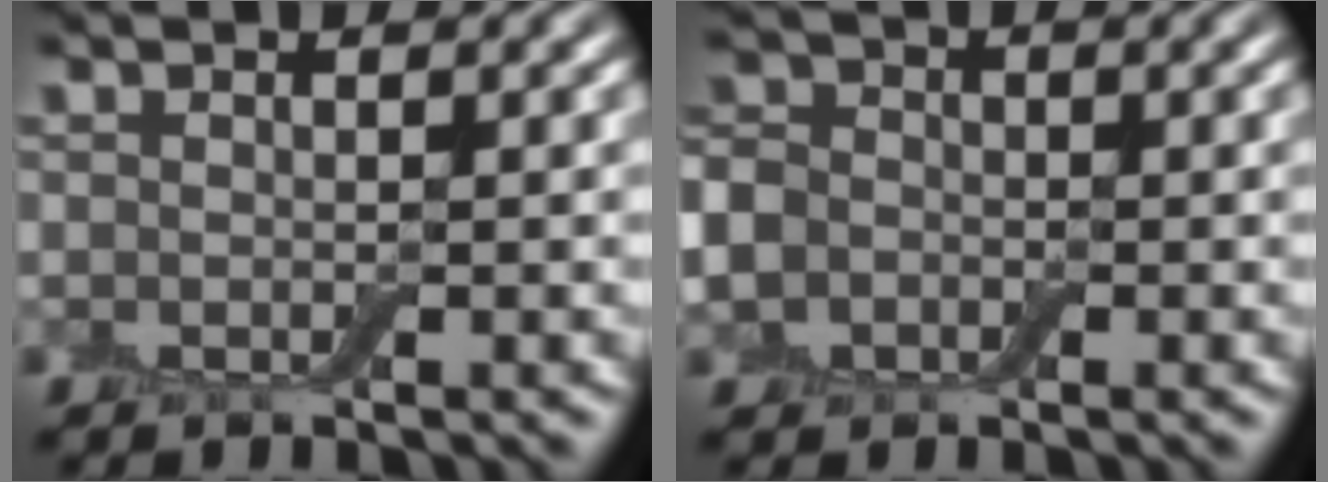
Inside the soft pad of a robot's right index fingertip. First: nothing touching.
{"total": 6.8, "force": [-1.5, 6.0, 3.0], "torque": [-0.071, 0.008, -0.069]}